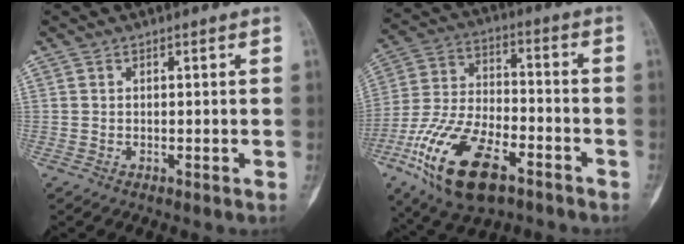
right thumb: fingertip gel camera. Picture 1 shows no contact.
{"total": 20.3, "force": [-10.2, 9.5, 14.7], "torque": [-0.287, 0.035, -0.183]}